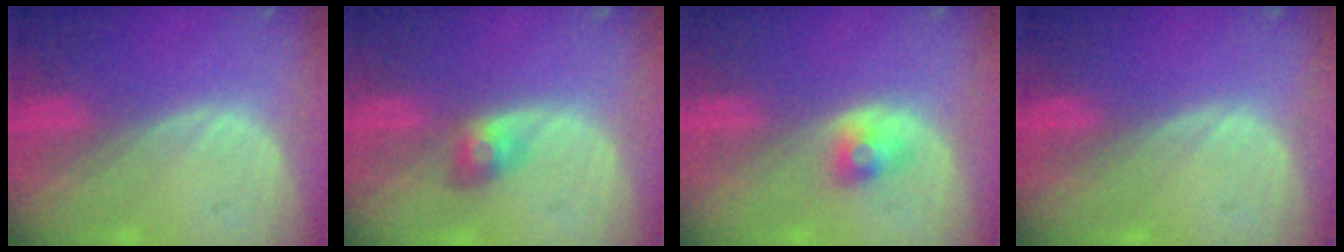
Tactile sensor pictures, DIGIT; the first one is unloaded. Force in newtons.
{"total": 3.0, "press": 2.6, "slide": 1.4}
{"total": 2.5, "press": 2.3, "slide": 0.9}
{"total": 0.0}